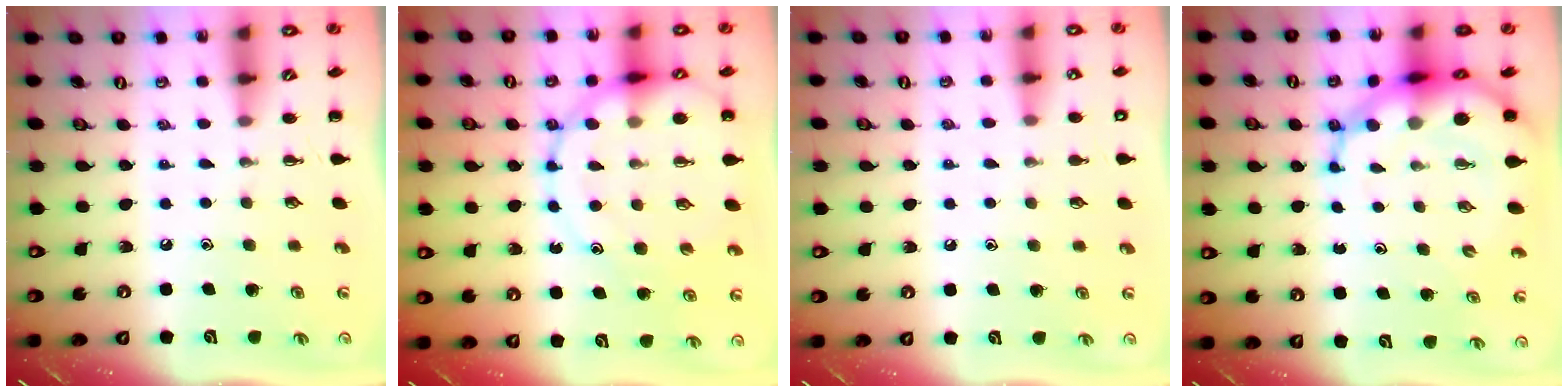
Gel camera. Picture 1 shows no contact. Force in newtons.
{"total": 16.3, "press": 16.1, "slide": 2.5}
{"total": 6.9, "press": 6.5, "slide": 2.0}
{"total": 11.5, "press": 11.1, "slide": 3.2}